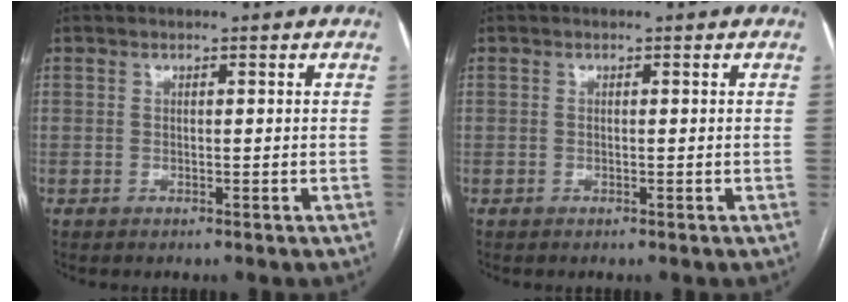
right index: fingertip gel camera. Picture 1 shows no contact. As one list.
[{"total": 0.0}]